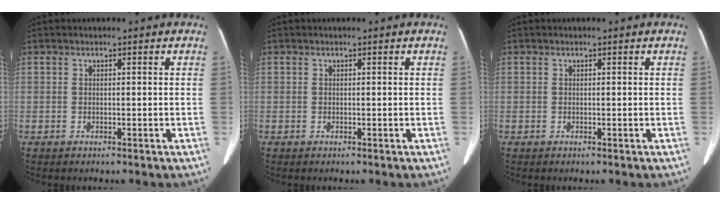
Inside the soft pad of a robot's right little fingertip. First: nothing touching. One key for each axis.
{"total": 0.0}
{"total": 0.0}